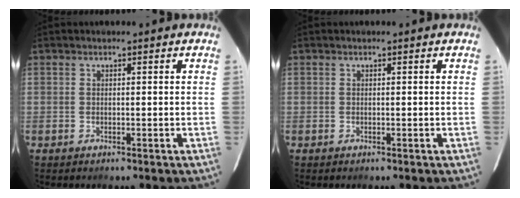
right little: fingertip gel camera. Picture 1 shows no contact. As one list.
[{"total": 0.0}]